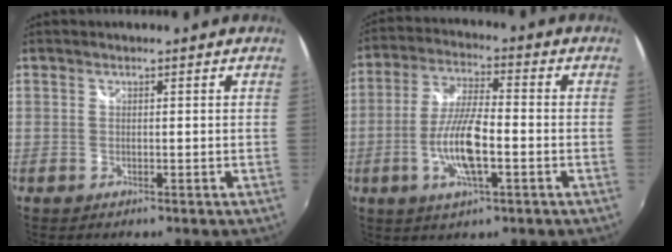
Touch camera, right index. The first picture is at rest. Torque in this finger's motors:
{"motor_torque": [1.74, -0.15, 0.63, 0.11]}